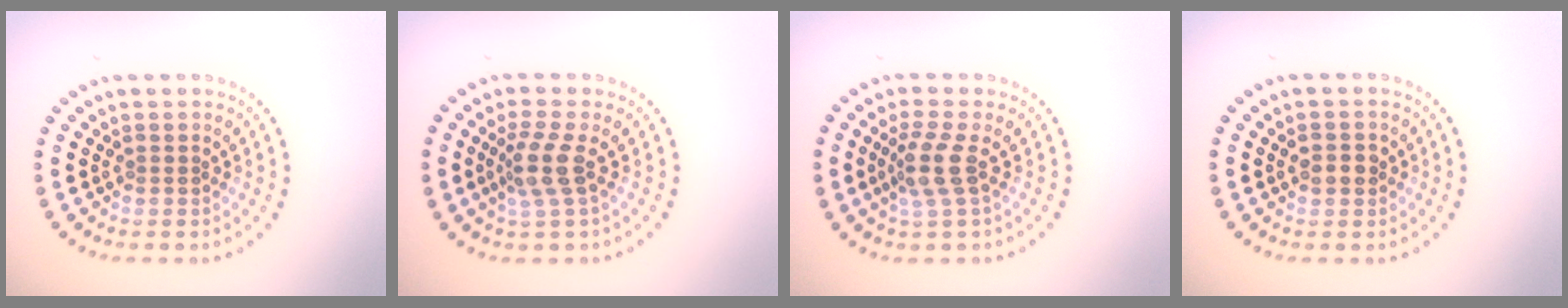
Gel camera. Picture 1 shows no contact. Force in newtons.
{"total": 2.7, "press": 2.1, "slide": 1.8}
{"total": 2.7, "press": 2.1, "slide": 1.8}
{"total": 1.8, "press": 1.7, "slide": 0.3}